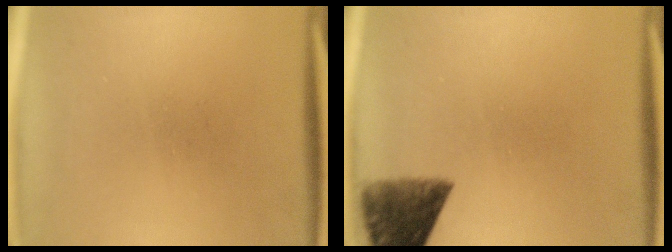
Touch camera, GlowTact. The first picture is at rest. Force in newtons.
{"total": 8.4}